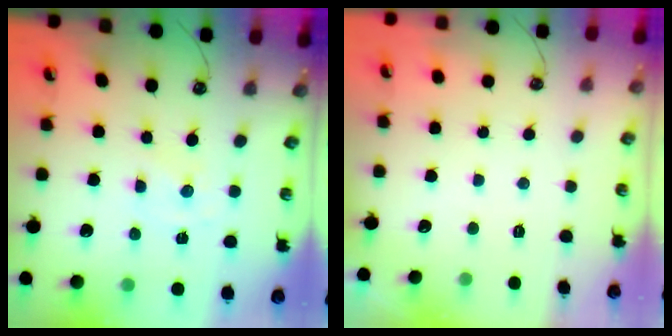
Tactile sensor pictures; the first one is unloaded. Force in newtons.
{"total": 0.0}